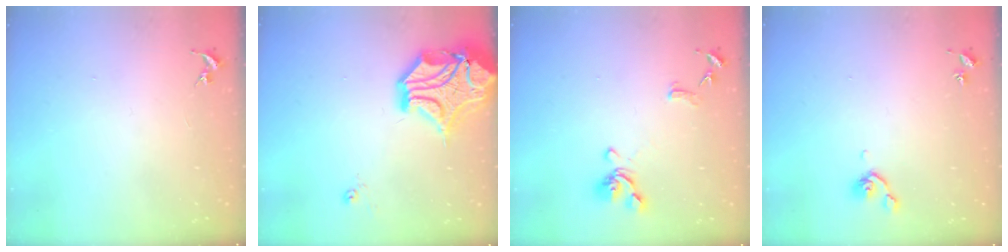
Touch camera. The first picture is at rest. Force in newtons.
{"total": 19.0, "press": 18.8, "slide": 2.6}
{"total": 11.6, "press": 11.5, "slide": 1.4}
{"total": 5.7, "press": 5.5, "slide": 1.5}